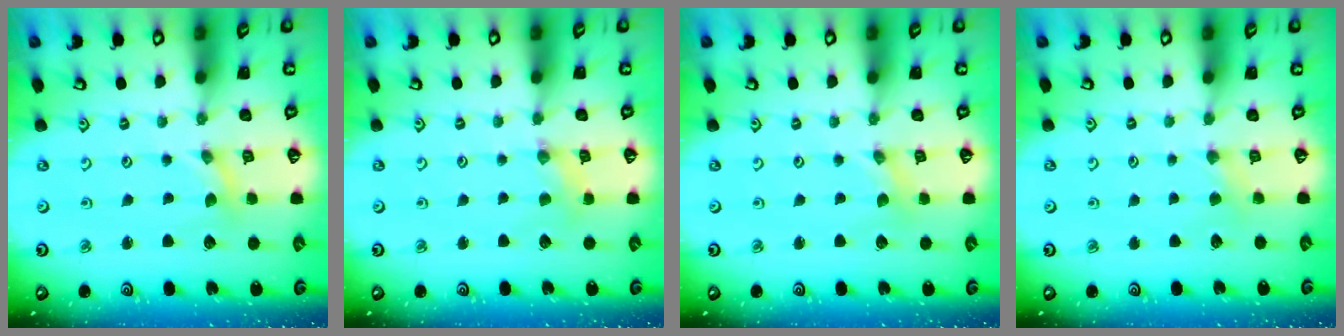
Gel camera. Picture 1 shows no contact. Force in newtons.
{"total": 2.3, "press": 2.2, "slide": 0.3}
{"total": 0.0}
{"total": 2.8, "press": 2.7, "slide": 0.5}